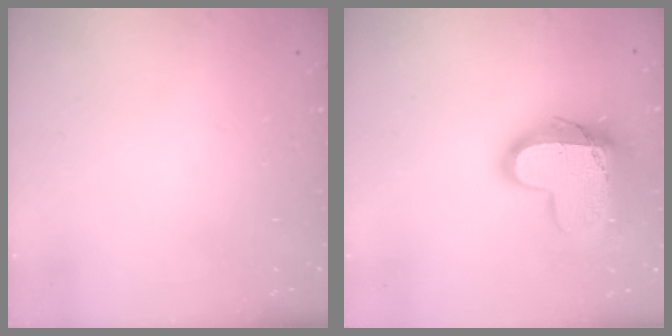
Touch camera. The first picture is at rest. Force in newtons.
{"total": 16.2, "press": 16.1, "slide": 1.1}